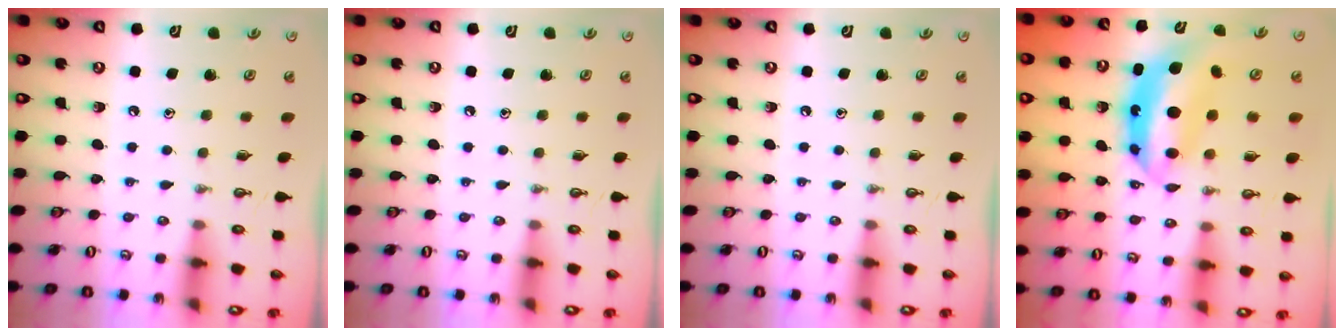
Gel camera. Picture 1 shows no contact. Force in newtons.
{"total": 0.0}
{"total": 0.0}
{"total": 10.1, "press": 10.1, "slide": 0.9}